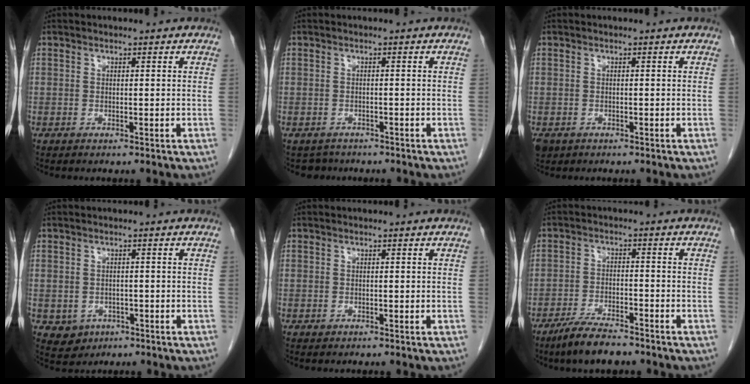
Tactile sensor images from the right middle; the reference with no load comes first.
{"total": 2.1, "force": [-1.8, 0.7, -0.6], "torque": [0.002, -0.004, -0.030]}
{"total": 2.9, "force": [-1.7, 2.2, 1.0], "torque": [-0.024, -0.003, -0.027]}
{"total": 3.5, "force": [-1.4, 3.1, 0.9], "torque": [-0.015, 0.002, -0.013]}
{"total": 0.0}
{"total": 6.8, "force": [-5.5, 1.4, 3.7], "torque": [-0.075, -0.012, -0.100]}